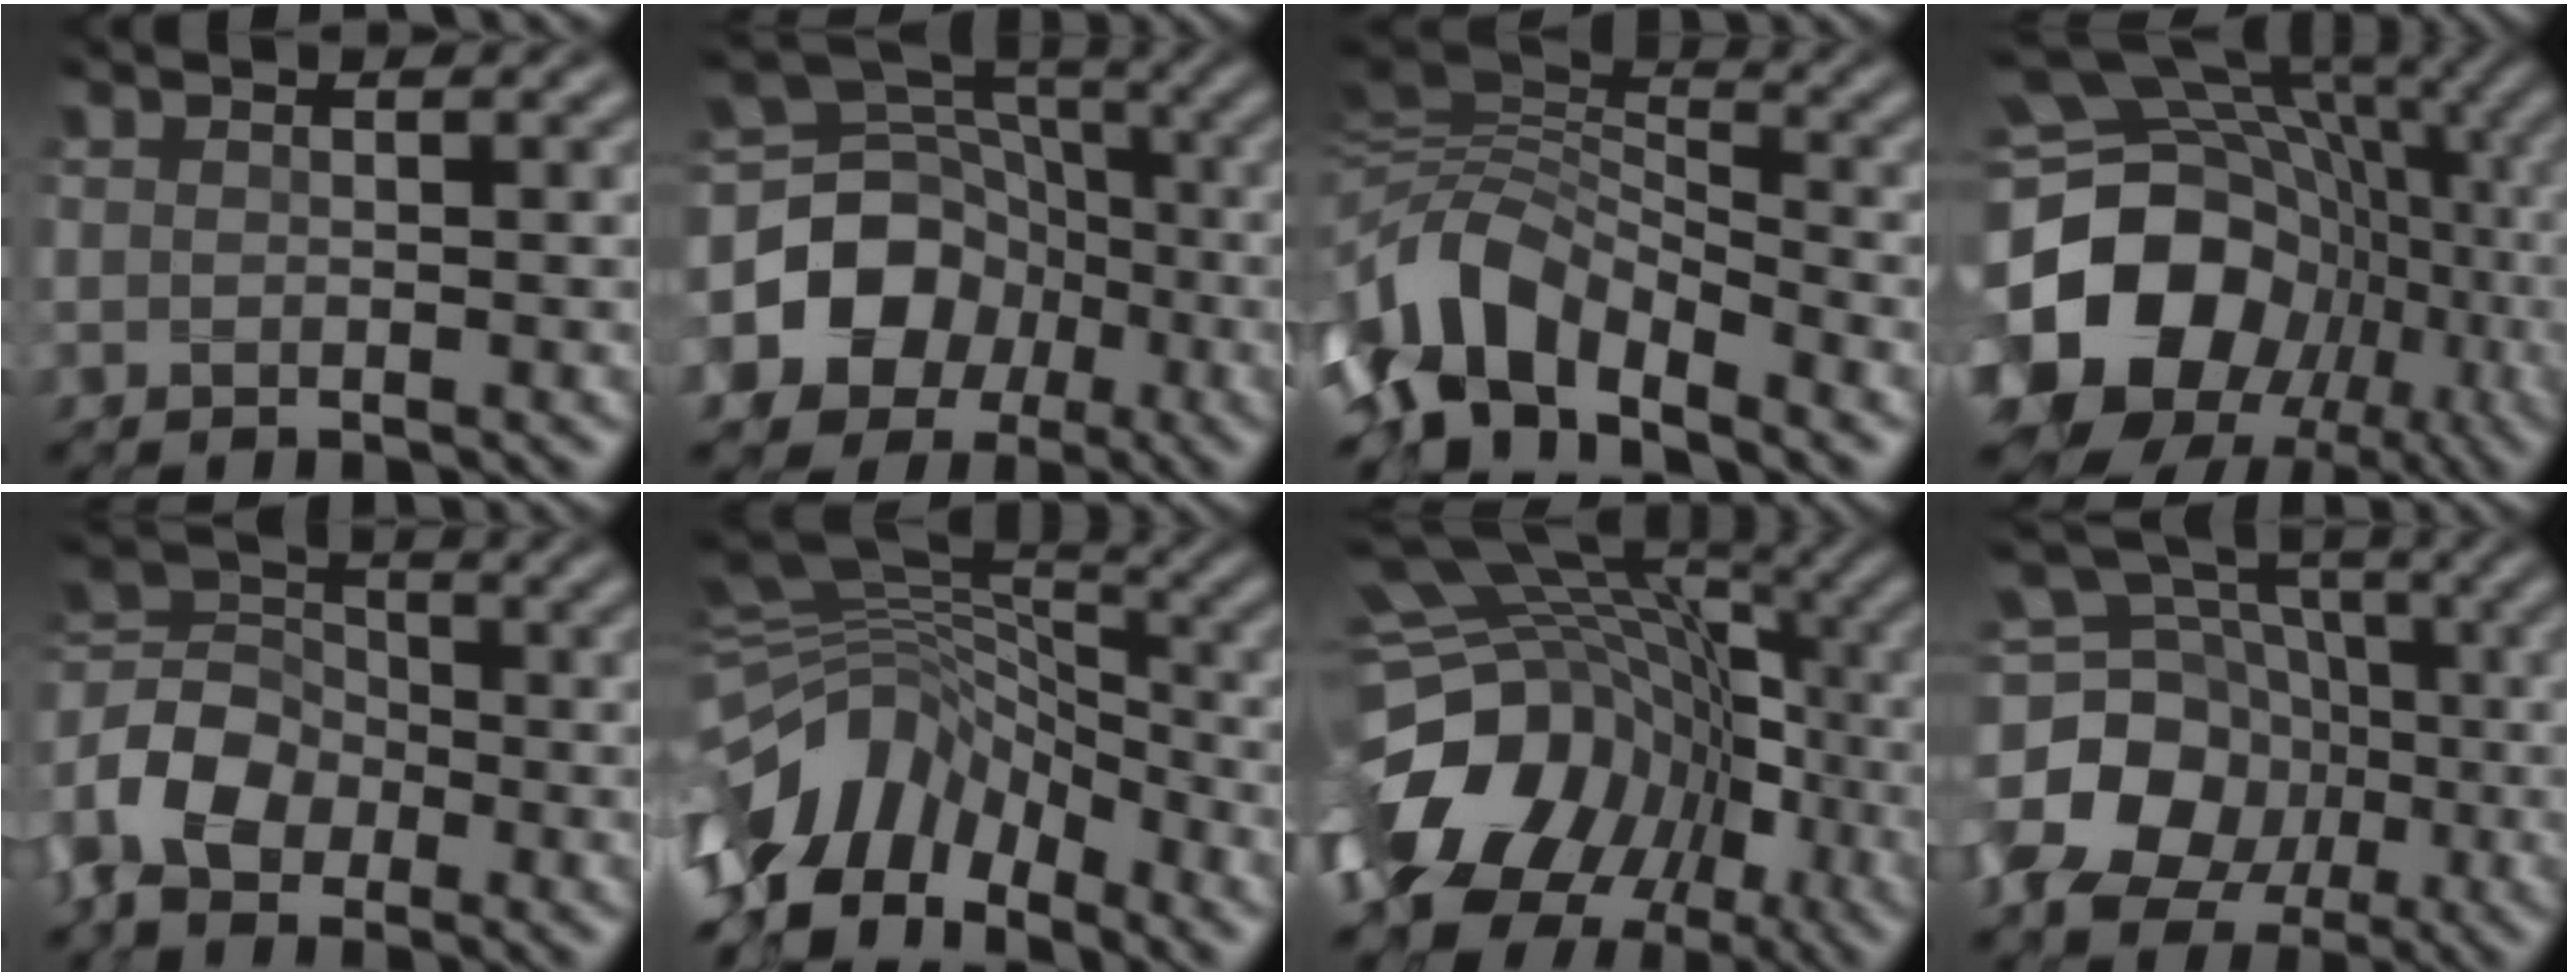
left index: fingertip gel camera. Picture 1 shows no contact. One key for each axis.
{"total": 10.4, "fx": -2.4, "fy": 8.8, "fz": 5.1, "tx": -0.108, "ty": -0.001, "tz": -0.061}
{"total": 7.5, "fx": -4.9, "fy": 3.6, "fz": 4.4, "tx": -0.079, "ty": 0.004, "tz": -0.105}
{"total": 19.6, "fx": -3.4, "fy": 16.0, "fz": 10.8, "tx": -0.223, "ty": -0.008, "tz": -0.049}
{"total": 6.3, "fx": -2.9, "fy": 4.1, "fz": 3.8, "tx": -0.089, "ty": 0.013, "tz": -0.072}
{"total": 10.3, "fx": -6.0, "fy": 5.8, "fz": 6.1, "tx": -0.118, "ty": 0.027, "tz": -0.125}
{"total": 15.4, "fx": -5.8, "fy": 11.6, "fz": 8.4, "tx": -0.173, "ty": 0.005, "tz": -0.096}
{"total": 13.9, "fx": -2.6, "fy": 11.8, "fz": 6.8, "tx": -0.174, "ty": 0.010, "tz": -0.062}